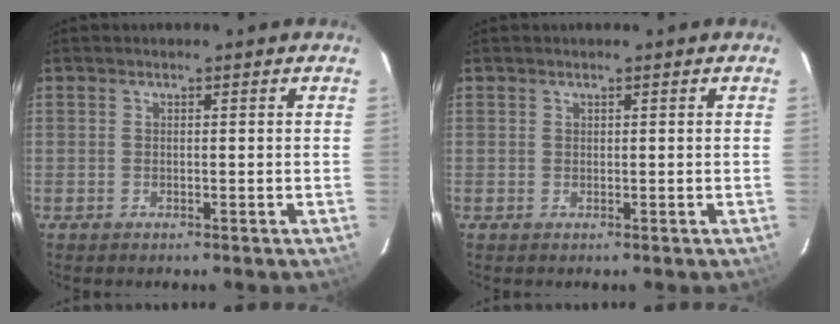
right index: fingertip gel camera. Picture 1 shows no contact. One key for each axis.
{"total": 0.0}